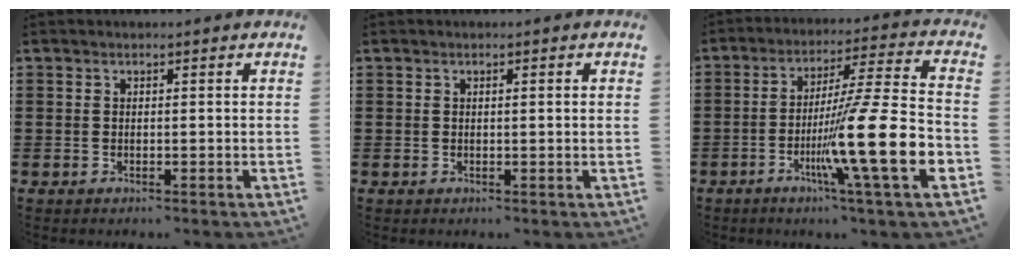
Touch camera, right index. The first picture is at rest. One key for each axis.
{"total": 0.6, "fx": 0.0, "fy": -0.1, "fz": 0.6, "tx": -0.010, "ty": -0.002, "tz": 0.000}
{"total": 19.1, "fx": -6.2, "fy": 1.7, "fz": 18.0, "tx": -0.298, "ty": -0.007, "tz": -0.100}